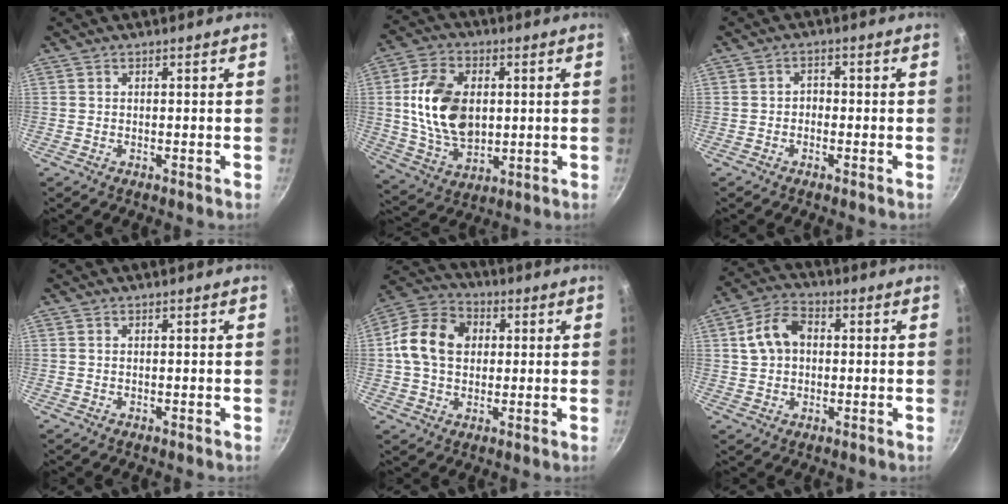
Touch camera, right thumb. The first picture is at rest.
{"total": 16.0, "force": [1.7, 10.6, 11.9], "torque": [-0.199, -0.005, 0.035]}
{"total": 1.9, "force": [-0.7, 1.5, 0.9], "torque": [-0.007, 0.011, -0.015]}
{"total": 0.0}
{"total": 13.2, "force": [1.7, 10.1, 8.2], "torque": [-0.127, 0.017, 0.013]}
{"total": 8.9, "force": [1.3, 6.5, 6.0], "torque": [-0.091, 0.022, 0.013]}